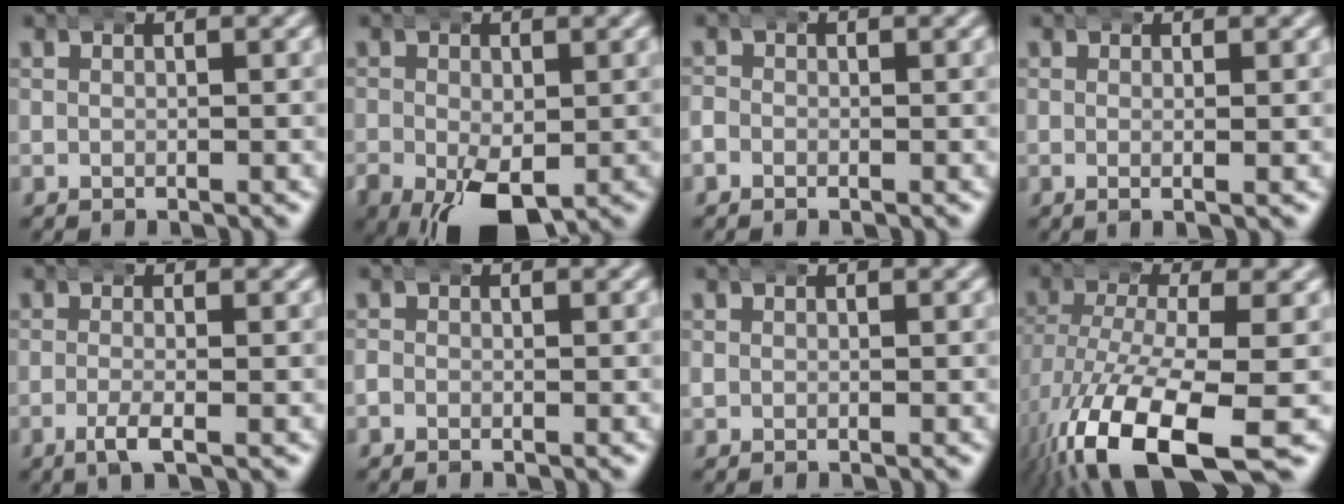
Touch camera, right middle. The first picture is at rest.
{"total": 7.7, "force": [-3.5, 4.3, 5.4], "torque": [-0.122, -0.050, -0.033]}
{"total": 1.1, "force": [-0.5, 1.0, 0.2], "torque": [-0.011, 0.001, -0.014]}
{"total": 1.1, "force": [0.0, -0.1, 1.1], "torque": [-0.020, 0.000, -0.004]}
{"total": 2.3, "force": [-1.4, 0.3, 1.8], "torque": [-0.042, -0.008, -0.024]}
{"total": 0.7, "force": [-0.4, 0.6, 0.0], "torque": [-0.005, 0.002, -0.011]}
{"total": 0.5, "force": [0.2, 0.5, 0.1], "torque": [-0.008, 0.001, 0.003]}
{"total": 9.8, "force": [-4.9, 4.0, 7.4], "torque": [-0.167, -0.052, -0.048]}